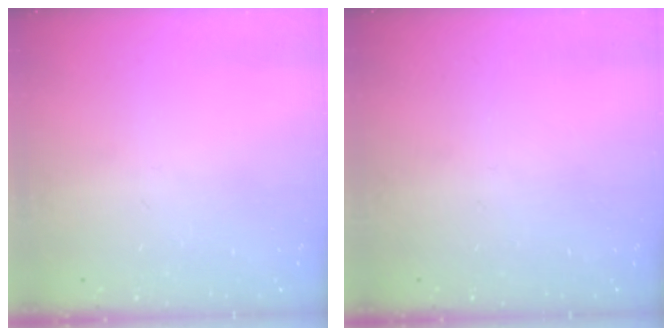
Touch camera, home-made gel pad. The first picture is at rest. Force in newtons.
{"total": 0.0}